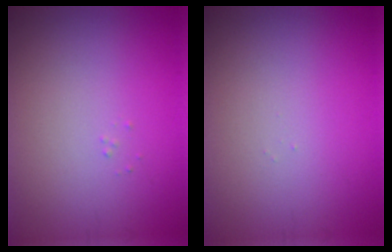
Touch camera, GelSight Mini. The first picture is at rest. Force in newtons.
{"total": 0.0}